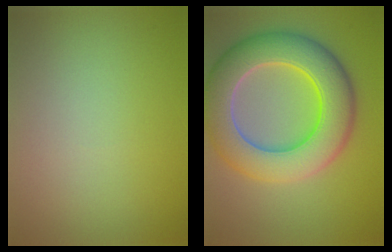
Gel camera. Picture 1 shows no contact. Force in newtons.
{"total": 10.0, "press": 9.9, "slide": 0.7}